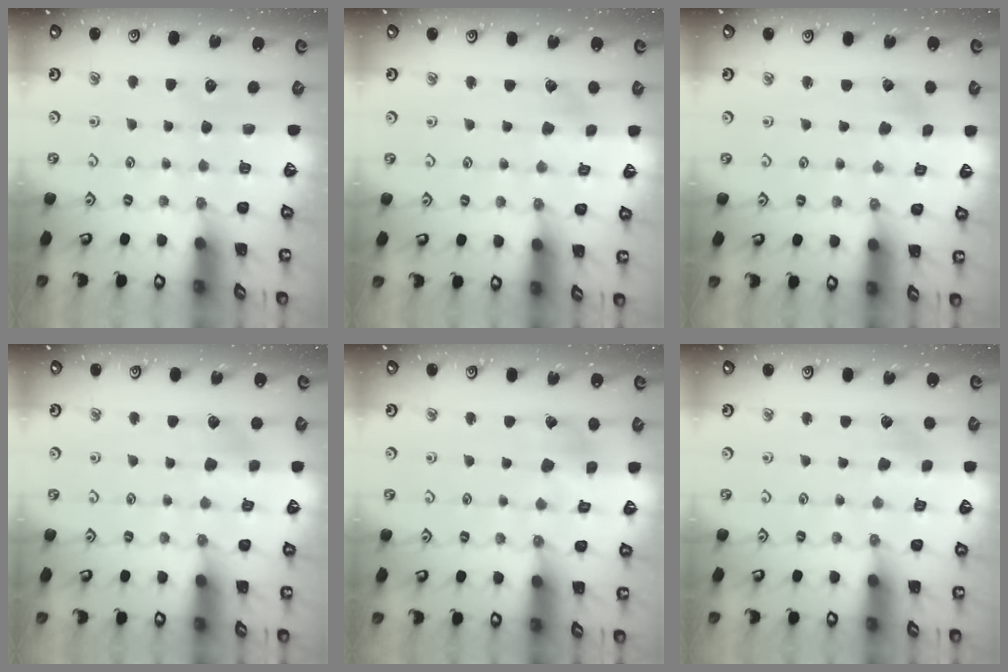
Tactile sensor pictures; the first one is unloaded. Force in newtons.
{"total": 1.7, "press": 1.6, "slide": 0.2}
{"total": 1.1, "press": 1.1, "slide": 0.1}
{"total": 5.4, "press": 5.3, "slide": 0.8}
{"total": 4.8, "press": 4.7, "slide": 0.6}
{"total": 2.7, "press": 2.7, "slide": 0.3}